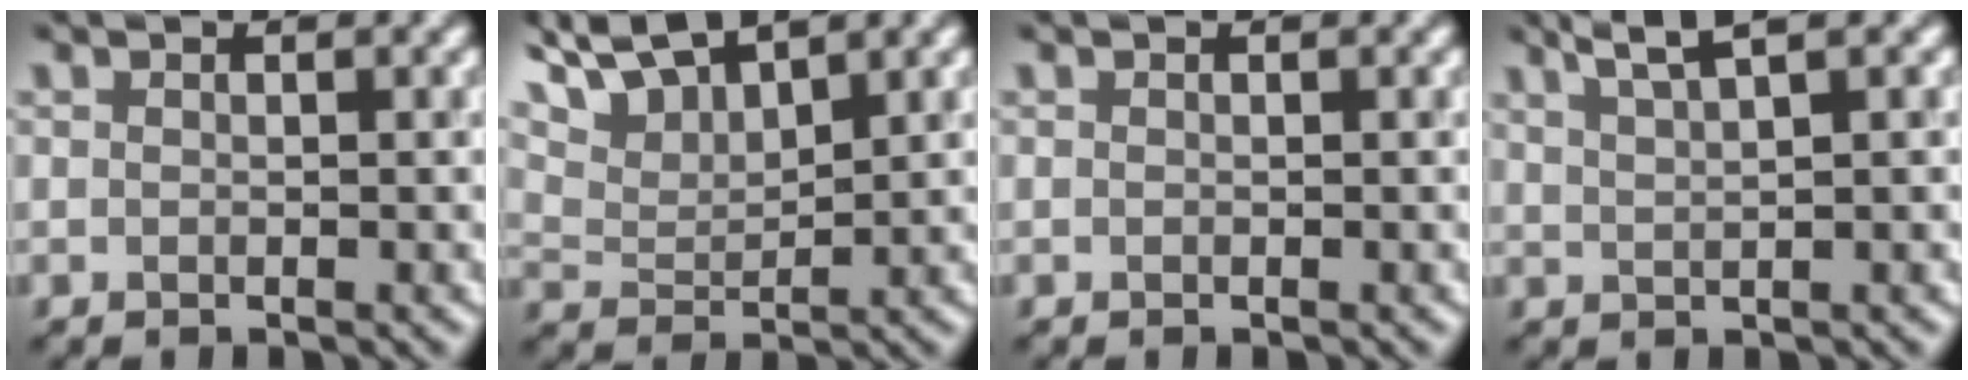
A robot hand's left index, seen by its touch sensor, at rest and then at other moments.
{"total": 6.8, "force": [5.9, 1.4, 3.0], "torque": [-0.075, 0.019, 0.099]}
{"total": 0.0}
{"total": 2.8, "force": [2.2, 0.1, 1.7], "torque": [-0.020, 0.012, 0.038]}